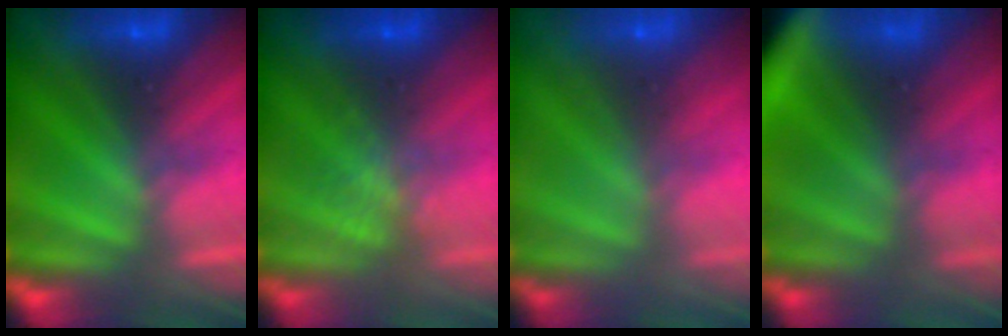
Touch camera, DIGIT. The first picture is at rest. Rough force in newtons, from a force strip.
{"total": 1.0}
{"total": 5.8}
{"total": 5.6}